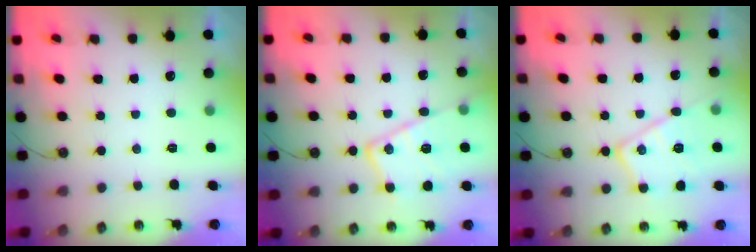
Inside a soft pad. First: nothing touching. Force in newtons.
{"total": 18.0, "press": 17.9, "slide": 1.7}
{"total": 14.8, "press": 14.8, "slide": 0.7}